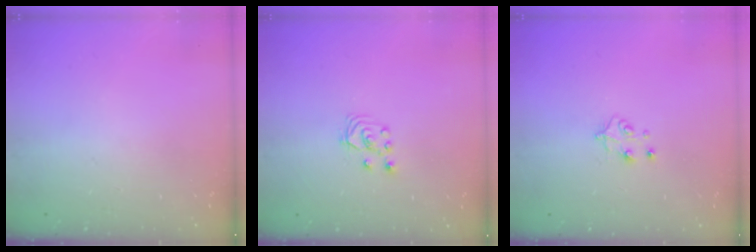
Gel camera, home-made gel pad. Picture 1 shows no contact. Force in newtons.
{"total": 2.8, "press": 2.7, "slide": 0.7}
{"total": 5.3, "press": 5.2, "slide": 0.8}